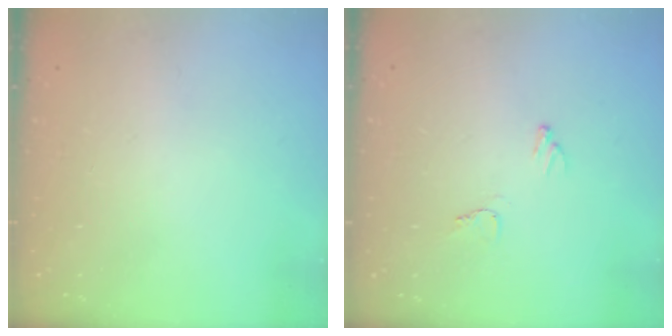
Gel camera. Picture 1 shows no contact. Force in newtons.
{"total": 6.6, "press": 6.6, "slide": 0.3}